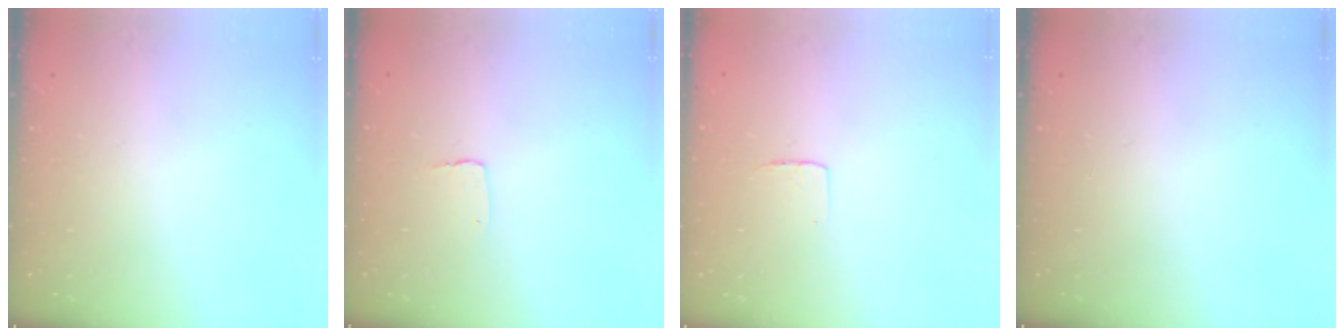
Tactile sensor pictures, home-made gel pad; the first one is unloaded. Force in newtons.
{"total": 2.7, "press": 2.7, "slide": 0.2}
{"total": 3.5, "press": 3.5, "slide": 0.3}
{"total": 0.0}